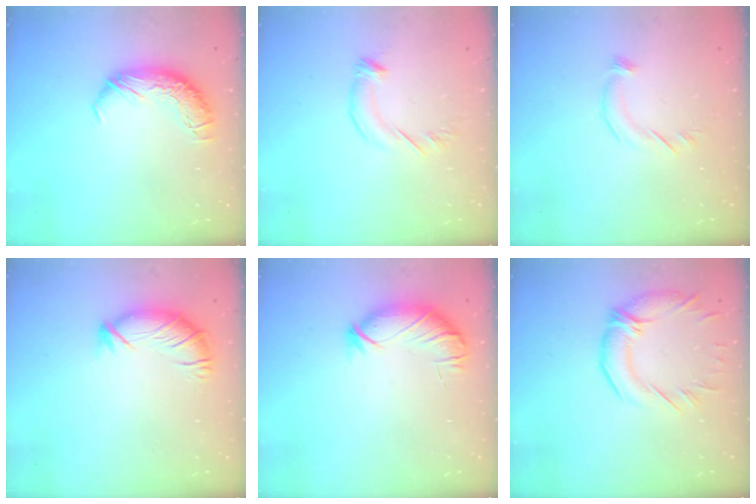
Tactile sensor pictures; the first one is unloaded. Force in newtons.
{"total": 3.8, "press": 3.8, "slide": 0.4}
{"total": 5.4, "press": 5.4, "slide": 0.3}
{"total": 2.9, "press": 1.9, "slide": 2.2}
{"total": 4.3, "press": 4.0, "slide": 1.6}
{"total": 3.0, "press": 2.0, "slide": 2.3}